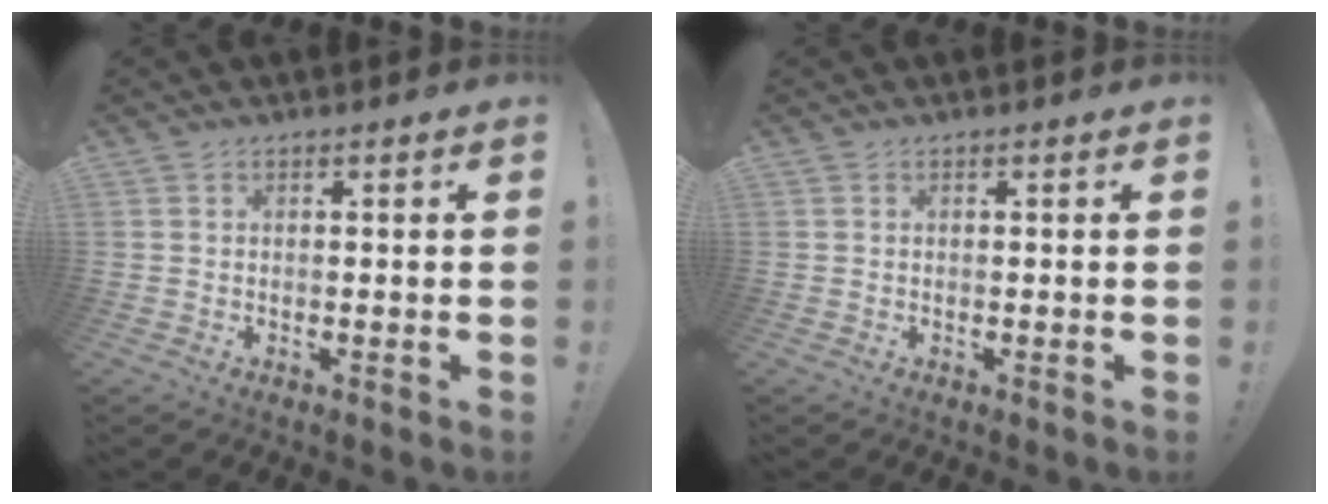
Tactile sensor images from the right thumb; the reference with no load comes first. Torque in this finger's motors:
{"motor_torque": [0.00, 0.00, 0.00, 0.00, 0.00]}